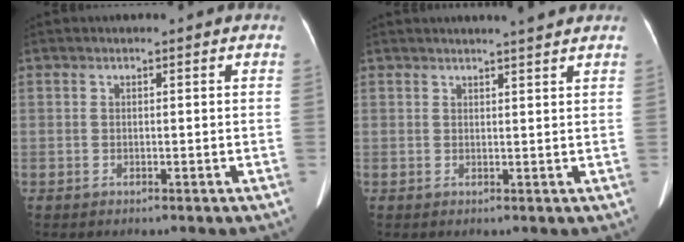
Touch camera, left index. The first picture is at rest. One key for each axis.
{"total": 3.7, "fx": 3.3, "fy": -0.4, "fz": 1.6, "tx": -0.022, "ty": 0.005, "tz": 0.038}